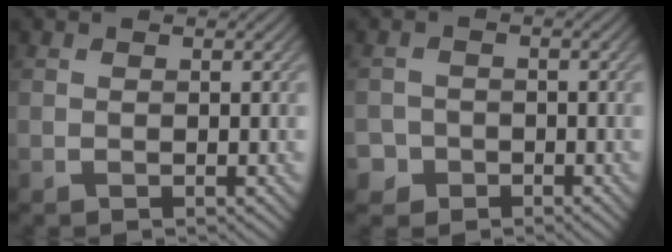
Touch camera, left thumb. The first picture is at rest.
{"total": 2.8, "force": [-1.5, 2.4, 0.2], "torque": [0.001, 0.001, -0.033]}